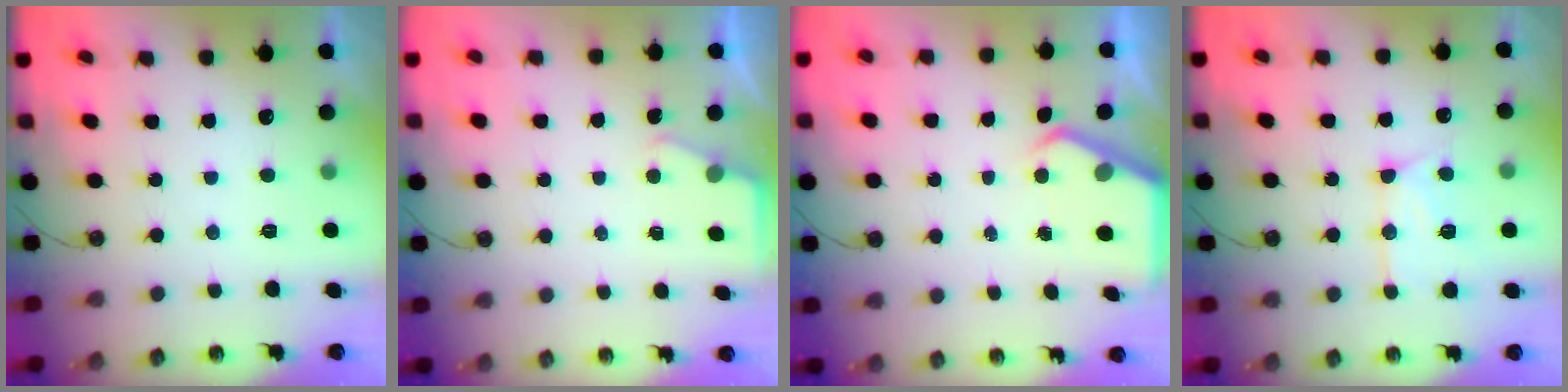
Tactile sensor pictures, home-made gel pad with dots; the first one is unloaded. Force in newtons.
{"total": 2.3, "press": 2.3, "slide": 0.4}
{"total": 4.4, "press": 4.4, "slide": 0.3}
{"total": 13.5, "press": 13.4, "slide": 1.3}